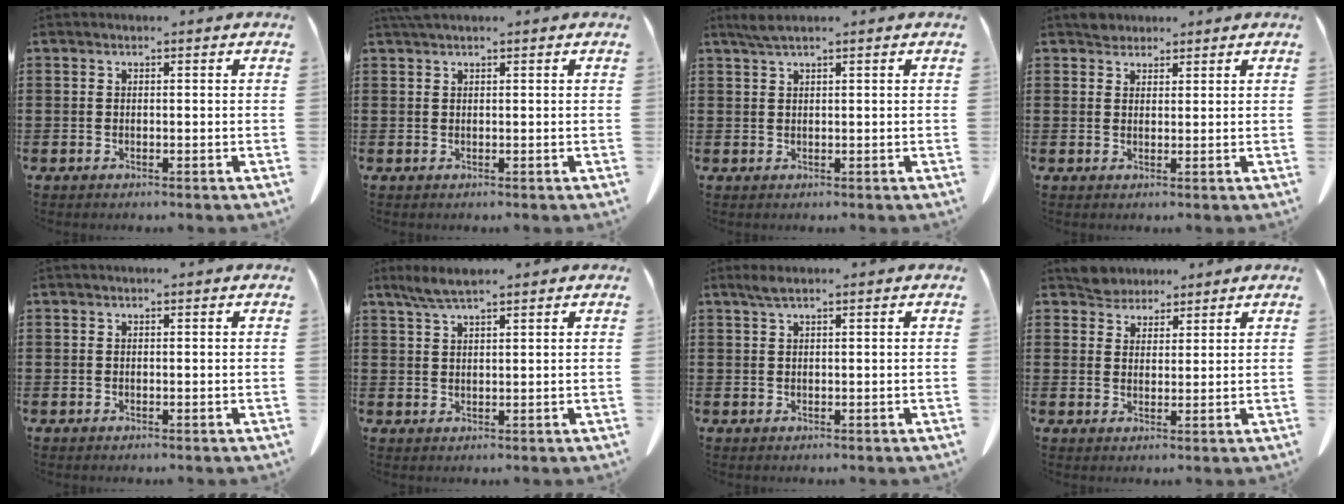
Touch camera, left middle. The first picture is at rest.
{"total": 1.1, "force": [1.0, 0.0, 0.5], "torque": [-0.013, 0.000, 0.019]}
{"total": 1.6, "force": [1.1, 0.0, 1.1], "torque": [-0.024, 0.000, 0.021]}
{"total": 2.3, "force": [2.1, 0.9, 0.1], "torque": [-0.001, 0.002, 0.039]}
{"total": 0.0}
{"total": 3.5, "force": [2.6, 0.5, 2.4], "torque": [-0.051, 0.004, 0.047]}
{"total": 1.5, "force": [1.0, 0.1, 1.1], "torque": [-0.024, 0.001, 0.018]}
{"total": 3.7, "force": [3.5, 1.3, 0.1], "torque": [-0.014, 0.000, 0.069]}